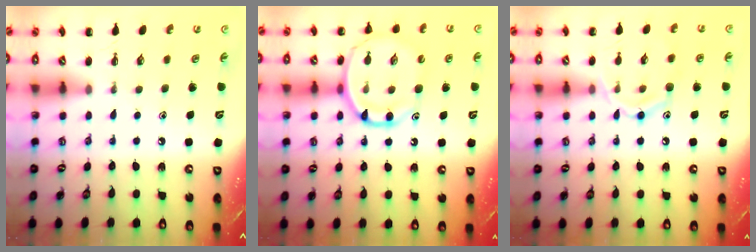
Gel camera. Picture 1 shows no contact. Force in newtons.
{"total": 13.7, "press": 13.3, "slide": 3.2}
{"total": 10.9, "press": 10.8, "slide": 0.9}